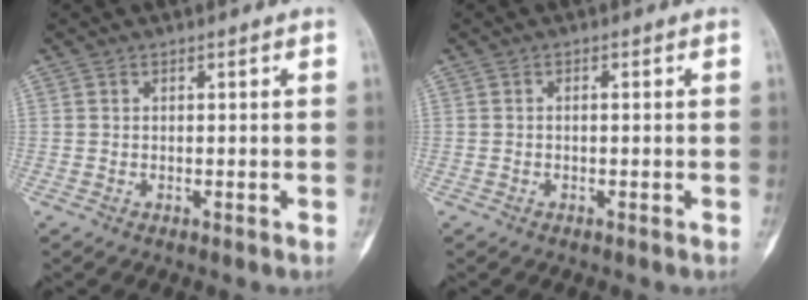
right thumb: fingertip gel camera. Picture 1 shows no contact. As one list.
[{"total": 0.5, "force": [0.0, 0.2, 0.5], "torque": [-0.011, 0.004, 0.000]}]